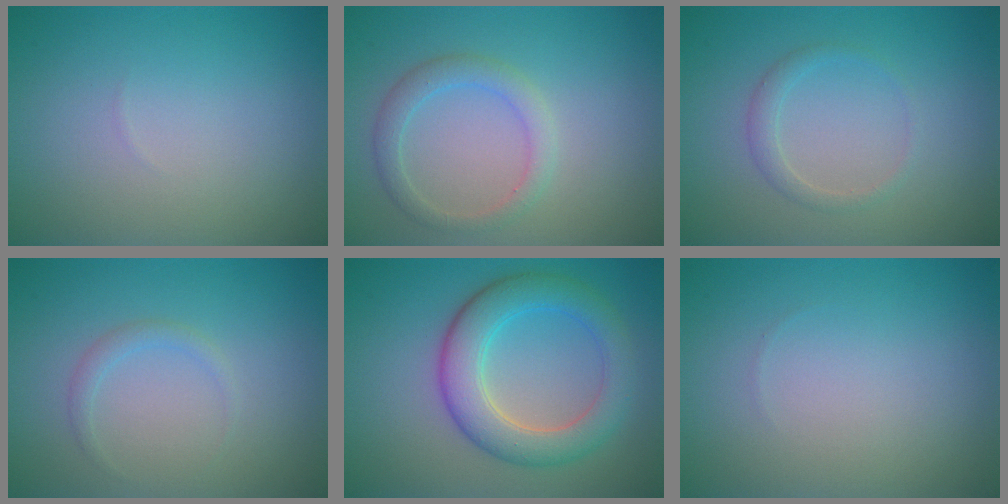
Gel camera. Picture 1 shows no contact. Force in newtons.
{"total": 2.2, "press": 2.2, "slide": 0.1}
{"total": 1.4, "press": 1.4, "slide": 0.1}
{"total": 1.0, "press": 1.0, "slide": 0.1}
{"total": 5.7, "press": 5.7, "slide": 0.1}
{"total": 0.0}